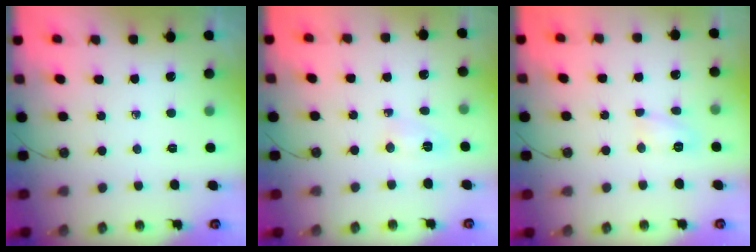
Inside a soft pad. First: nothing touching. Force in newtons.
{"total": 3.3, "press": 3.0, "slide": 1.3}
{"total": 4.7, "press": 4.7, "slide": 0.6}